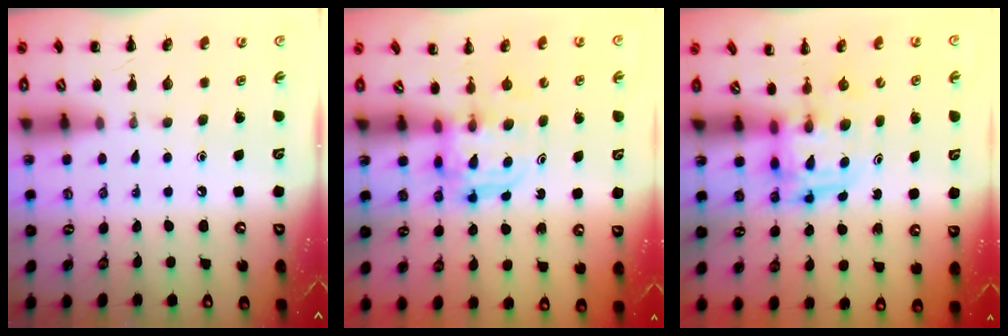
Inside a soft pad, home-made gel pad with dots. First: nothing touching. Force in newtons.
{"total": 3.7, "press": 3.7, "slide": 0.2}
{"total": 3.8, "press": 3.7, "slide": 0.7}